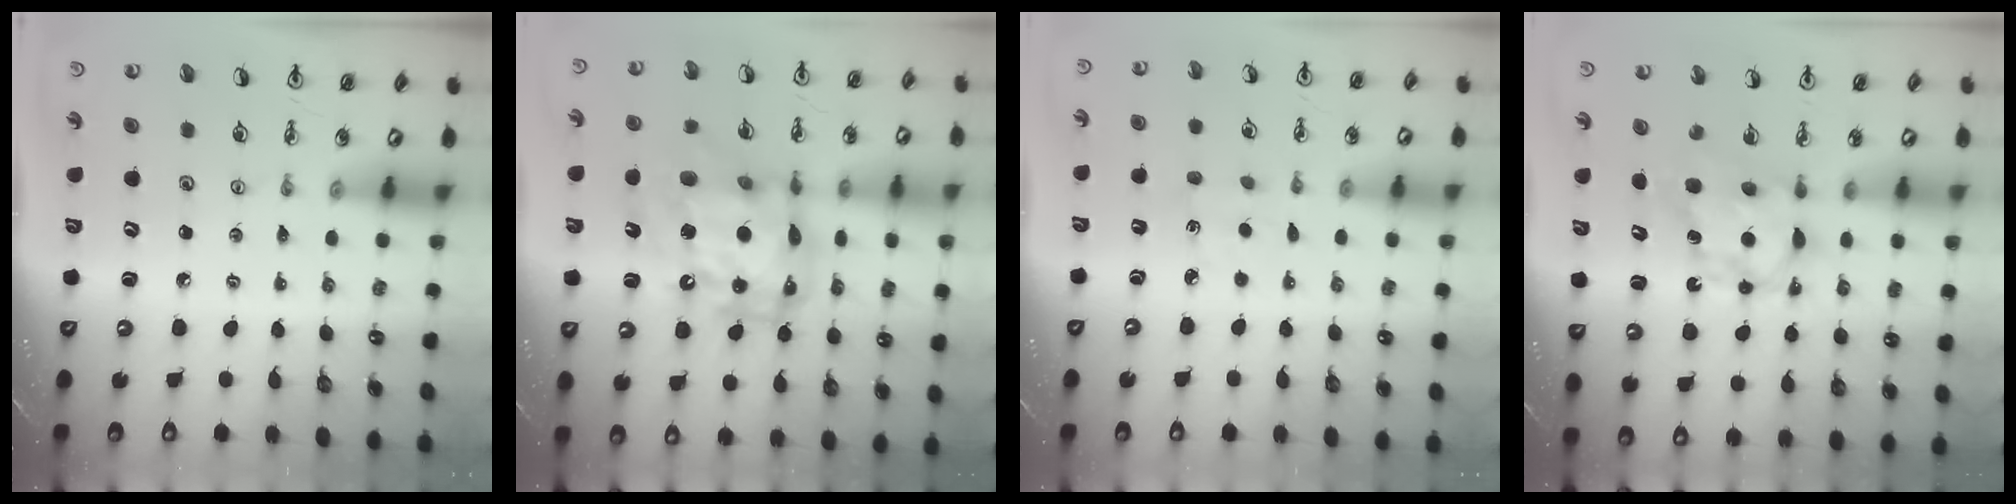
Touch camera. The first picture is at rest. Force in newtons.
{"total": 19.1, "press": 19.0, "slide": 2.0}
{"total": 2.4, "press": 2.3, "slide": 0.3}
{"total": 6.3, "press": 6.3, "slide": 0.5}